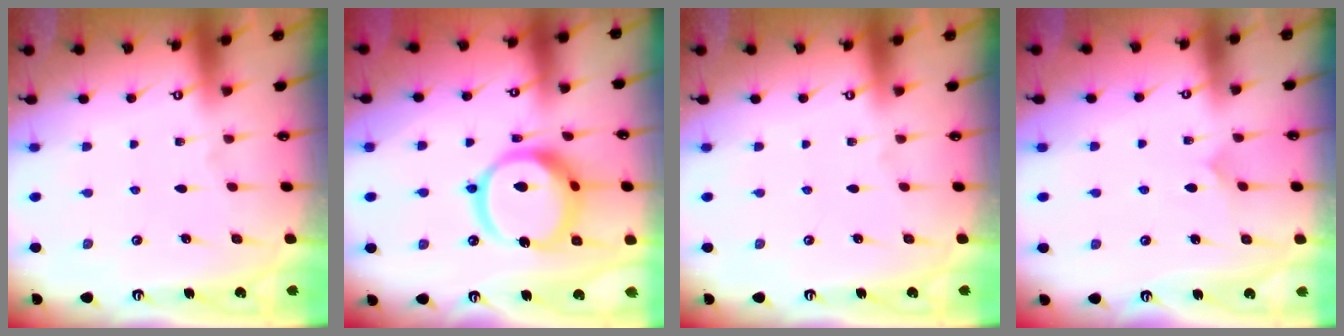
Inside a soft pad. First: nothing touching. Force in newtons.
{"total": 17.9, "press": 17.7, "slide": 2.3}
{"total": 0.0}
{"total": 5.9, "press": 5.9, "slide": 0.7}